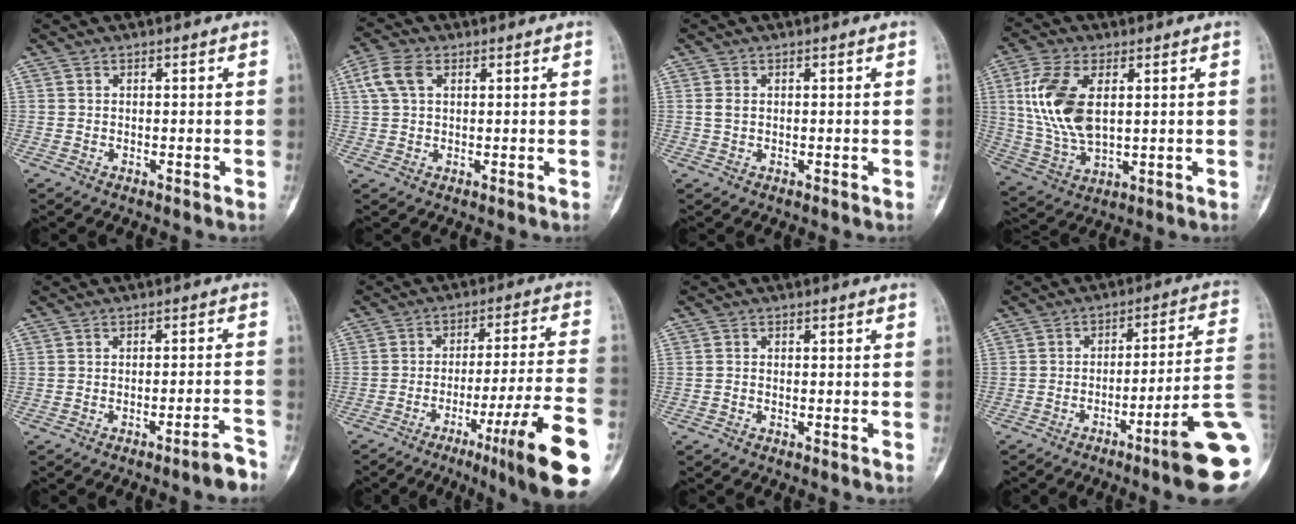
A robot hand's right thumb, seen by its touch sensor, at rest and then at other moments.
{"total": 5.8, "force": [2.0, 3.6, 4.0], "torque": [-0.089, 0.012, 0.039]}
{"total": 1.3, "force": [0.2, 0.9, 1.0], "torque": [-0.021, 0.003, 0.005]}
{"total": 14.1, "force": [3.0, 7.6, 11.5], "torque": [-0.241, -0.010, 0.066]}
{"total": 4.0, "force": [-3.2, 0.3, 2.4], "torque": [-0.029, 0.028, -0.041]}
{"total": 19.7, "force": [-9.6, 1.4, 17.2], "torque": [-0.217, 0.035, -0.140]}
{"total": 0.6, "force": [-0.3, 0.4, 0.3], "torque": [-0.005, 0.001, -0.009]}
{"total": 15.0, "force": [-5.9, 0.4, 13.7], "torque": [-0.148, 0.035, -0.088]}